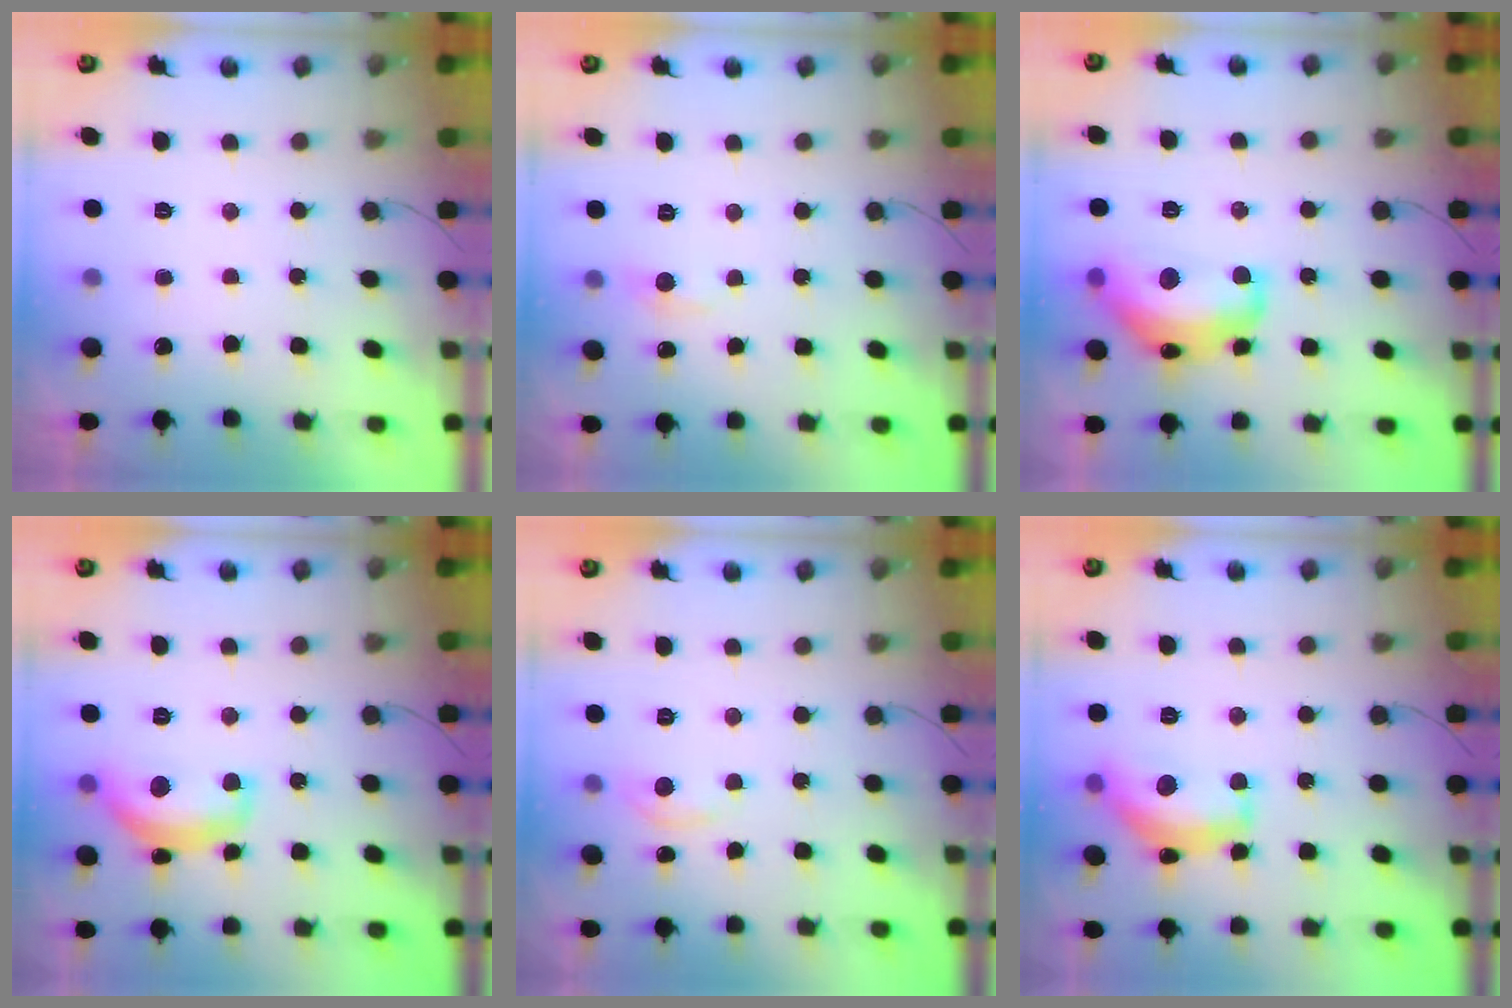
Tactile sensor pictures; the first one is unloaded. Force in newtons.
{"total": 5.0, "press": 4.9, "slide": 0.7}
{"total": 15.3, "press": 15.2, "slide": 0.9}
{"total": 13.5, "press": 13.5, "slide": 0.9}
{"total": 3.6, "press": 3.5, "slide": 0.5}
{"total": 14.1, "press": 14.1, "slide": 0.5}